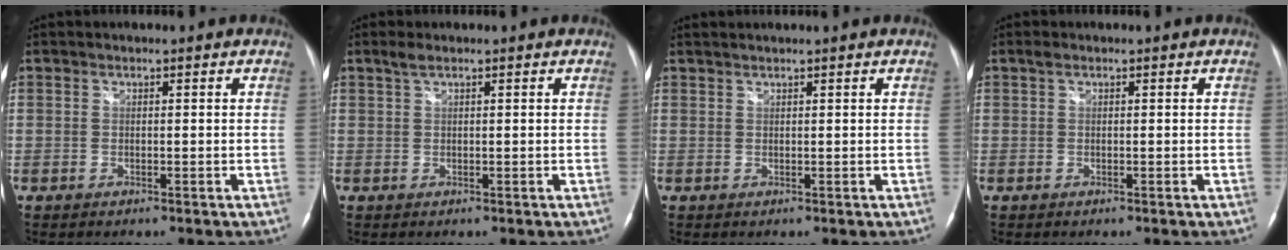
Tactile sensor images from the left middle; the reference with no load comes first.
{"total": 1.3, "force": [1.0, 0.2, 0.9], "torque": [-0.025, 0.010, 0.023]}
{"total": 2.2, "force": [1.9, -0.5, 1.0], "torque": [-0.011, 0.019, 0.035]}
{"total": 0.7, "force": [0.4, 0.4, 0.4], "torque": [-0.009, 0.012, 0.008]}